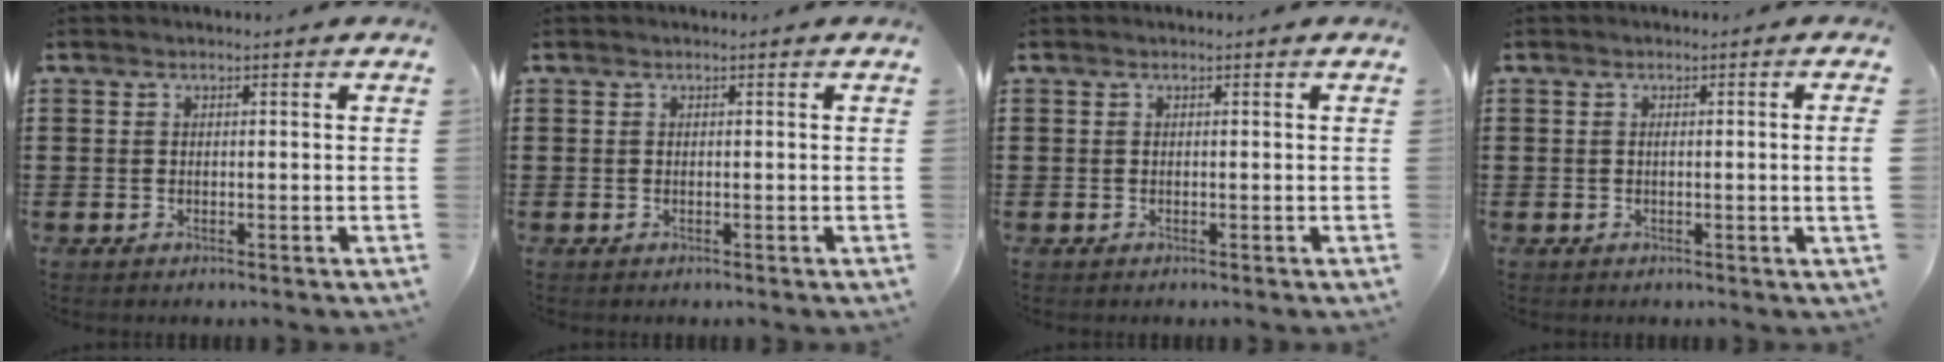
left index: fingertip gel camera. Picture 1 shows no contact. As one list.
[{"total": 0.0}, {"total": 0.0}, {"total": 1.6, "force": [0.0, -0.6, 1.4], "torque": [-0.024, -0.007, -0.004]}]